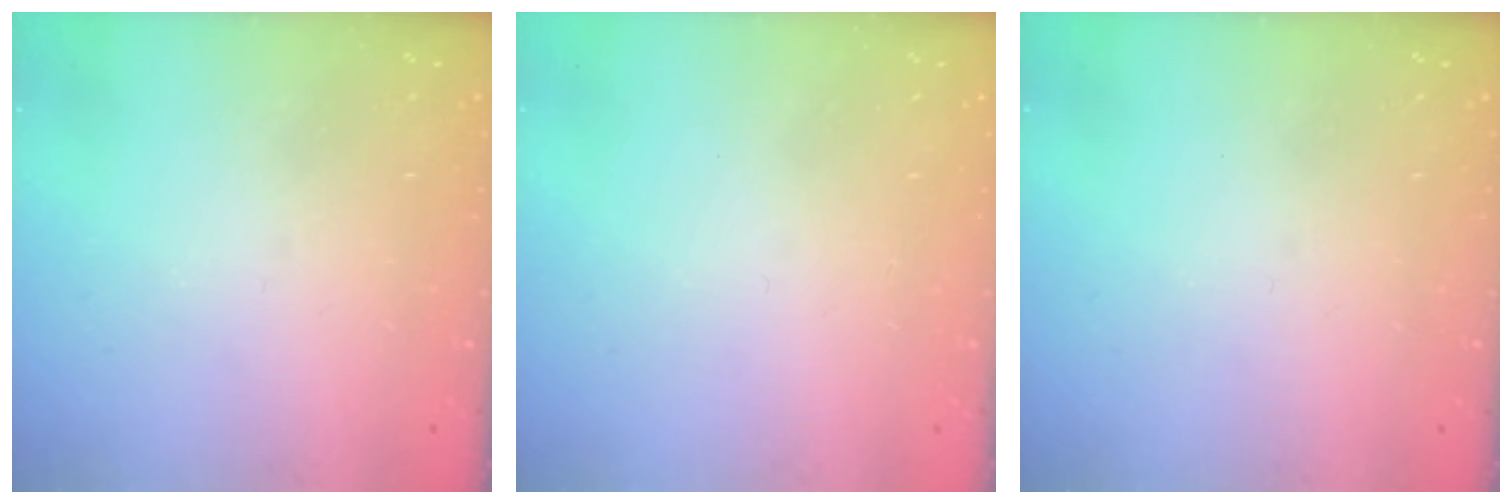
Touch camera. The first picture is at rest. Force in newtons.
{"total": 1.6, "press": 1.5, "slide": 0.1}
{"total": 0.0}